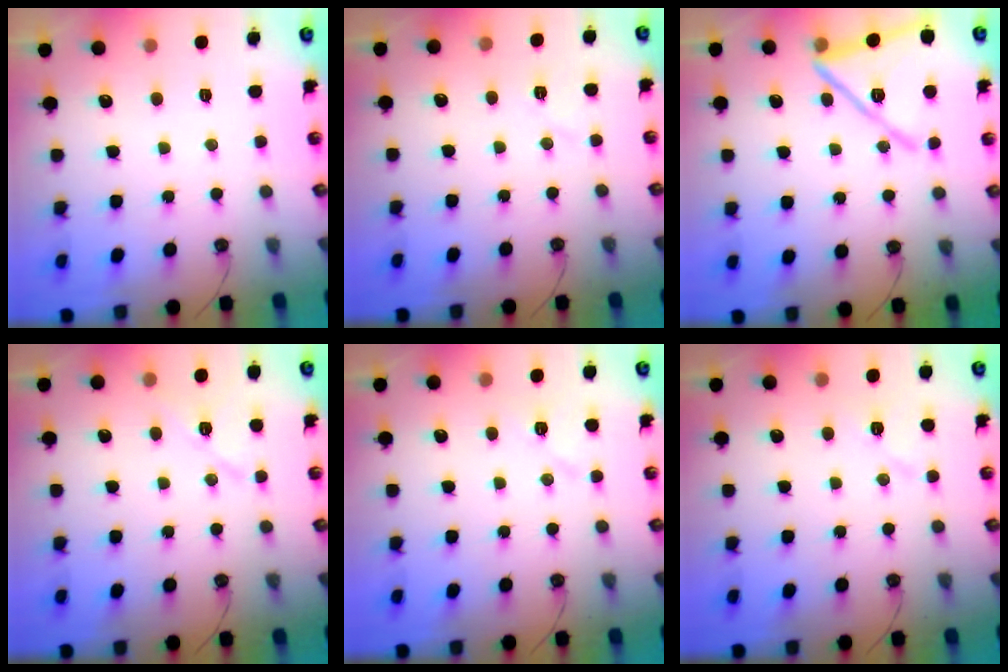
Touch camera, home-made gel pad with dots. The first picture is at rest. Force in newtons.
{"total": 4.5, "press": 4.0, "slide": 2.0}
{"total": 18.5, "press": 18.4, "slide": 2.5}
{"total": 9.8, "press": 9.7, "slide": 1.1}
{"total": 7.2, "press": 7.0, "slide": 1.8}
{"total": 7.2, "press": 7.0, "slide": 1.8}